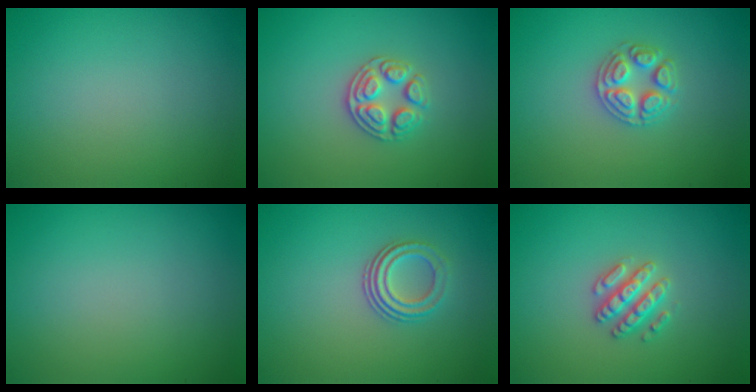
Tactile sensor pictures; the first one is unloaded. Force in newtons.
{"total": 2.9, "press": 2.7, "slide": 1.0}
{"total": 3.4, "press": 3.4, "slide": 0.5}
{"total": 0.0}
{"total": 2.8, "press": 2.1, "slide": 1.9}
{"total": 2.6, "press": 2.6, "slide": 0.3}